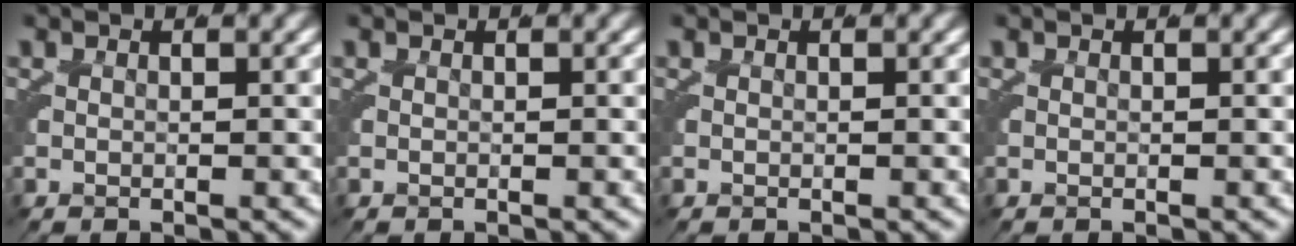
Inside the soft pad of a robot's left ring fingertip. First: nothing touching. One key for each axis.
{"total": 0.0}
{"total": 0.0}
{"total": 0.0}